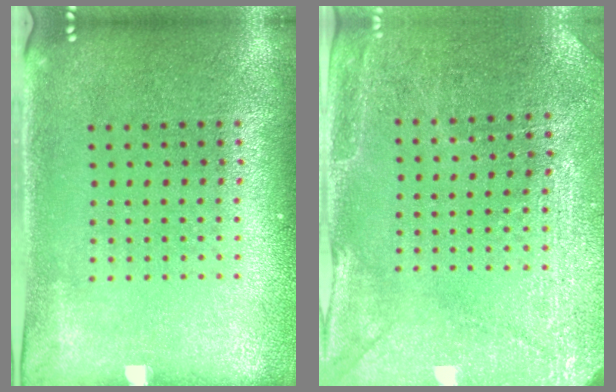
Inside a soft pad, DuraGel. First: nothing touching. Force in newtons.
{"total": 2.9, "press": 2.8, "slide": 0.7}